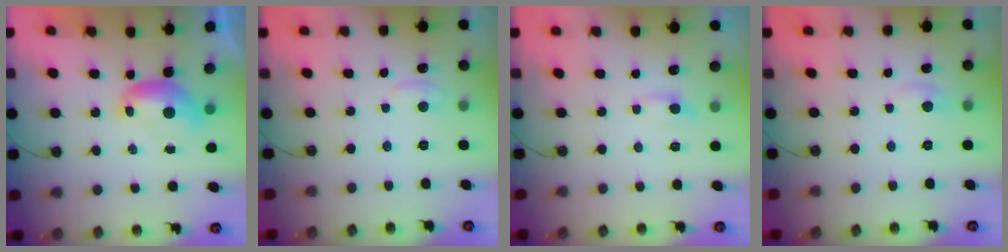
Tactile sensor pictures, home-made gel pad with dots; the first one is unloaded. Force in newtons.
{"total": 2.3, "press": 2.3, "slide": 0.6}
{"total": 0.7, "press": 0.3, "slide": 0.6}
{"total": 1.0, "press": 0.5, "slide": 0.9}